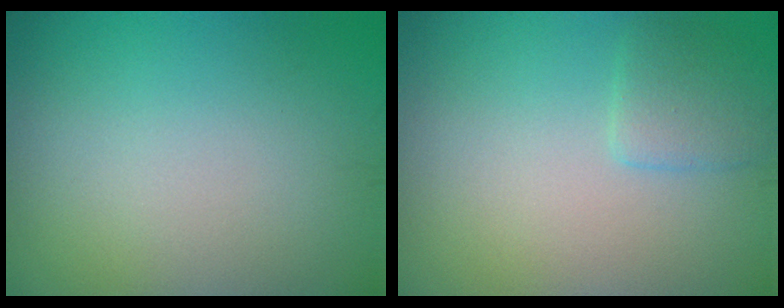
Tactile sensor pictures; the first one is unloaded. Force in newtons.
{"total": 1.9, "press": 1.9, "slide": 0.1}